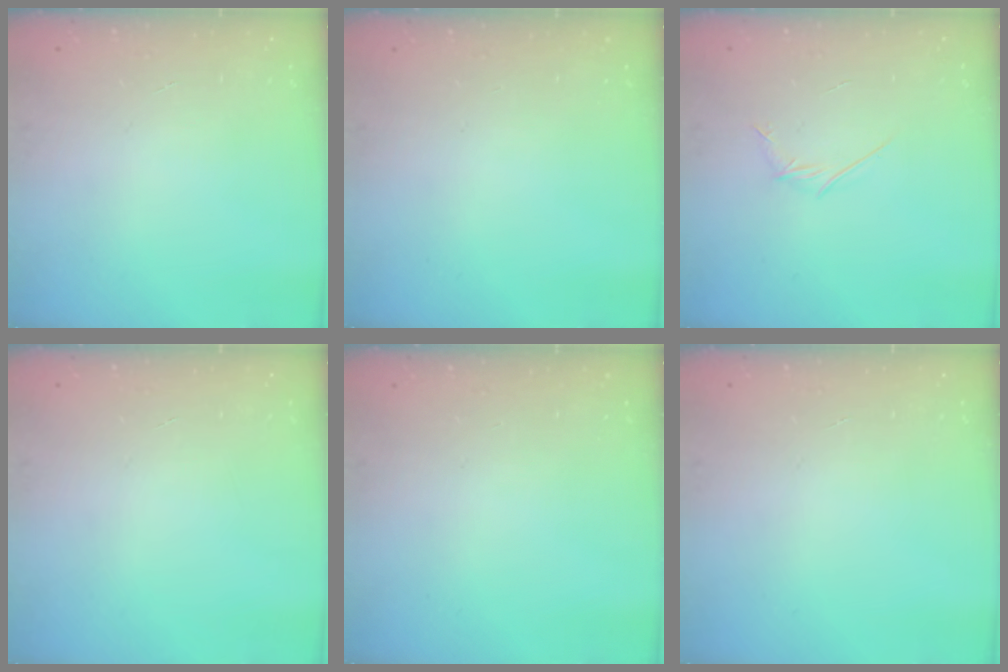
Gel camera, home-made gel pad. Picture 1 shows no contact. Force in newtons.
{"total": 0.0}
{"total": 3.2, "press": 3.1, "slide": 0.9}
{"total": 0.0}
{"total": 0.0}
{"total": 0.0}